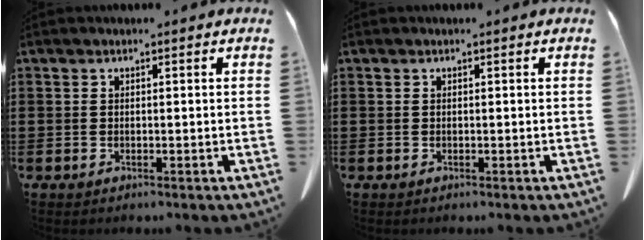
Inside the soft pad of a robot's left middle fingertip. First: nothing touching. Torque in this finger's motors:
{"motor_torque": [0.00, 0.00, 0.00, 0.01]}